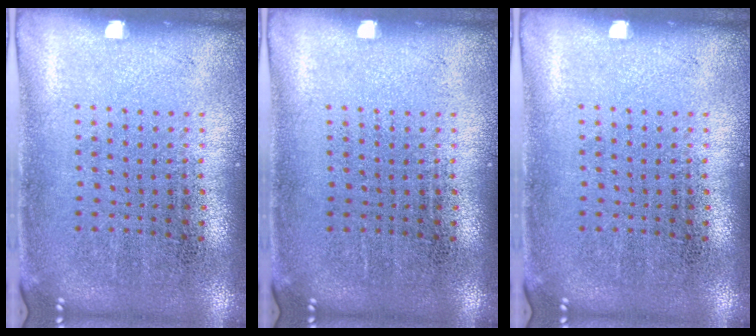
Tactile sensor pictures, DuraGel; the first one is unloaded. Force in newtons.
{"total": 0.0}
{"total": 0.0}